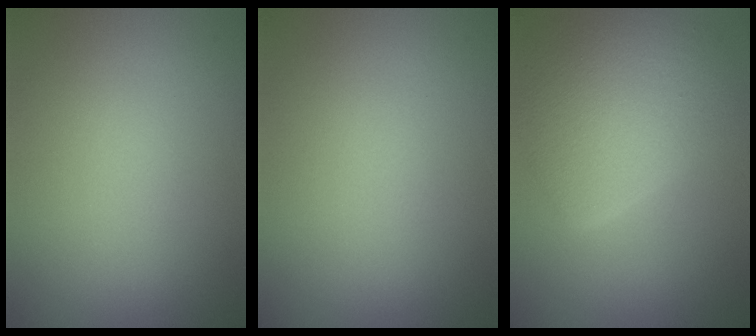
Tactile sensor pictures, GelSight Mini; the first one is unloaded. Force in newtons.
{"total": 0.0}
{"total": 6.1, "press": 6.1, "slide": 0.4}